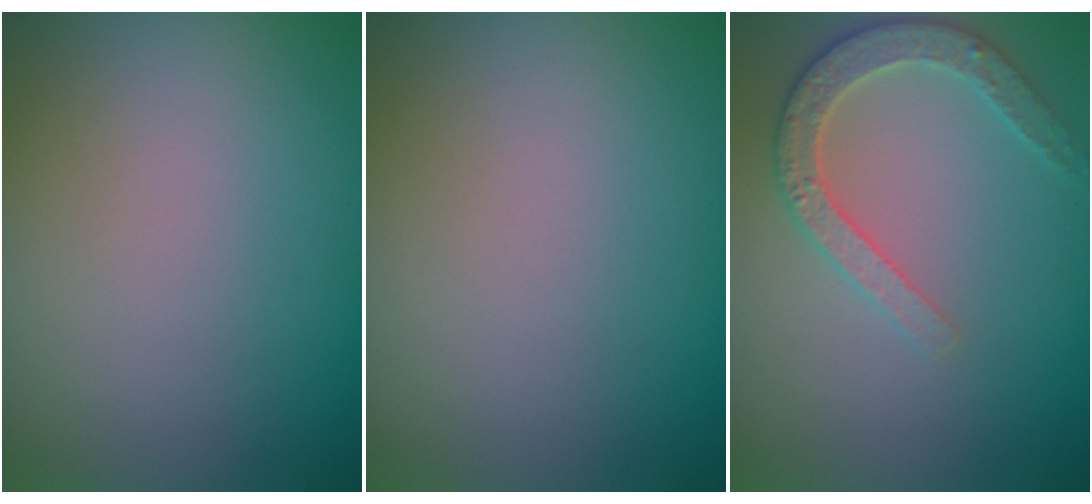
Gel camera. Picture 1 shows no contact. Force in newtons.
{"total": 0.0}
{"total": 3.0, "press": 3.0, "slide": 0.3}